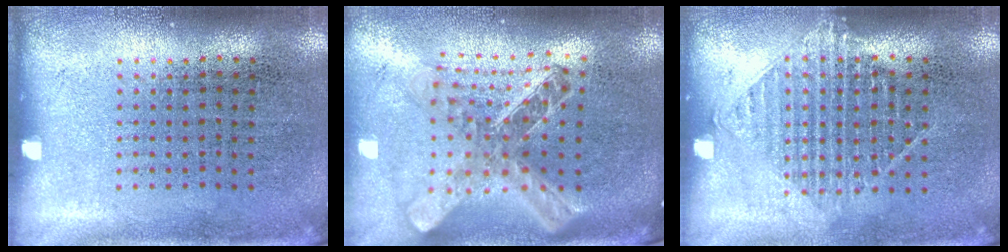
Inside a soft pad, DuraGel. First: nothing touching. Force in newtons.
{"total": 2.5, "press": 2.0, "slide": 1.6}
{"total": 1.0, "press": 1.0, "slide": 0.4}